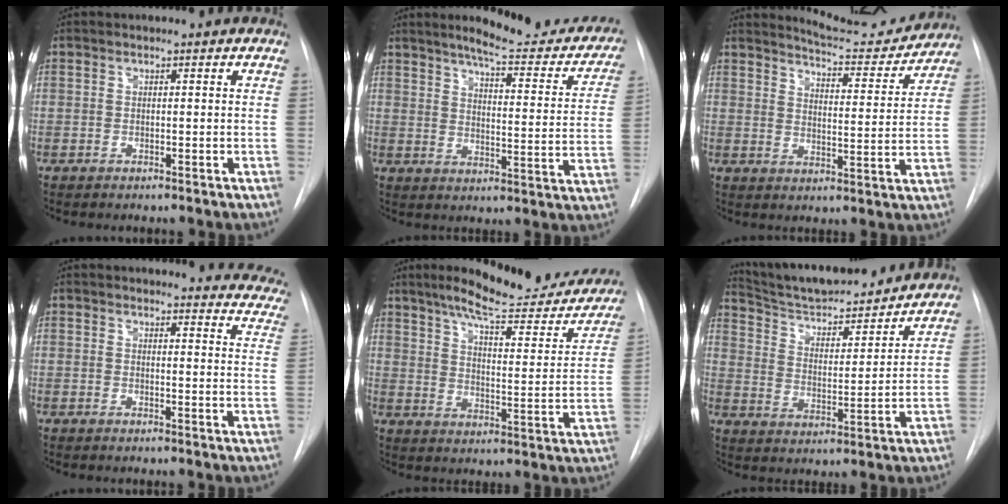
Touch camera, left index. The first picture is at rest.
{"total": 19.5, "force": [16.9, 3.4, 9.2], "torque": [-0.101, -0.042, 0.198]}
{"total": 11.3, "force": [11.2, 0.9, 1.4], "torque": [-0.017, -0.024, 0.144]}
{"total": 15.2, "force": [14.6, 2.9, 2.9], "torque": [0.005, -0.077, 0.125]}
{"total": 22.2, "force": [18.6, 4.2, 11.2], "torque": [-0.144, -0.029, 0.240]}
{"total": 18.0, "force": [16.8, 2.7, 6.0], "torque": [-0.095, -0.003, 0.259]}